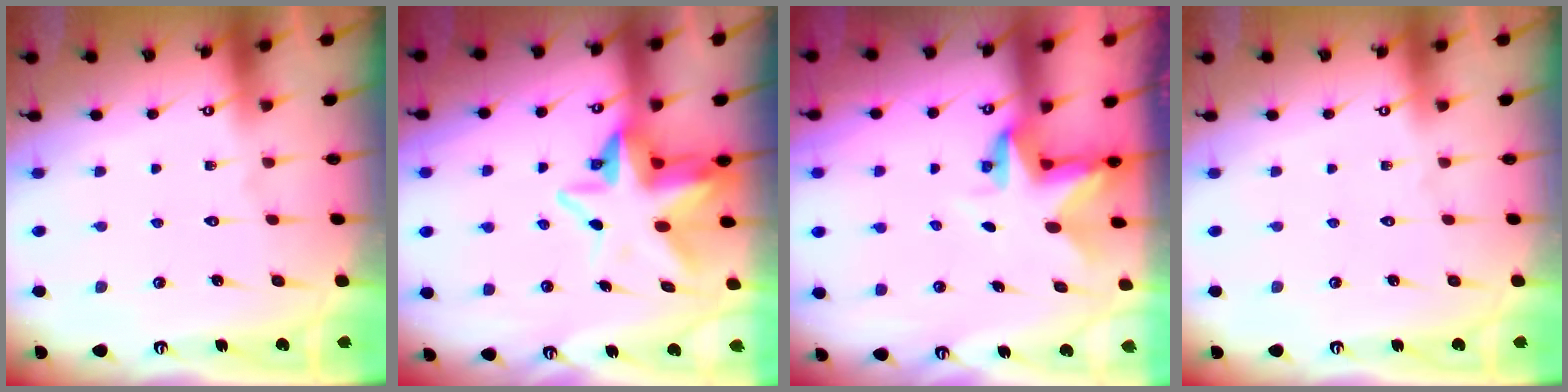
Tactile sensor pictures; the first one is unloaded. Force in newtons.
{"total": 9.1, "press": 9.0, "slide": 1.5}
{"total": 3.3, "press": 3.3, "slide": 0.2}
{"total": 0.0}